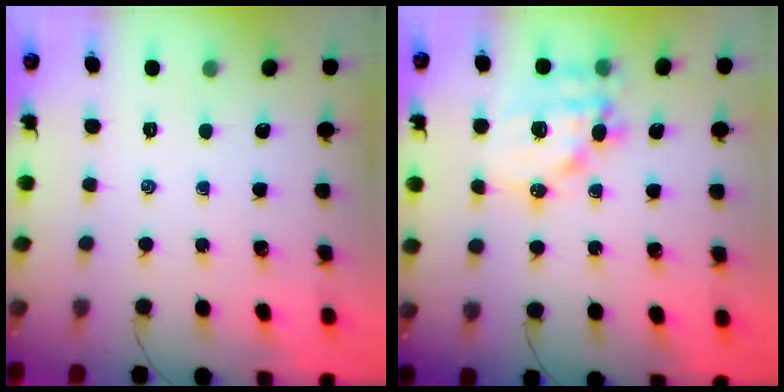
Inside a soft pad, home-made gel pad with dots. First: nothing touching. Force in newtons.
{"total": 13.8, "press": 13.4, "slide": 3.3}